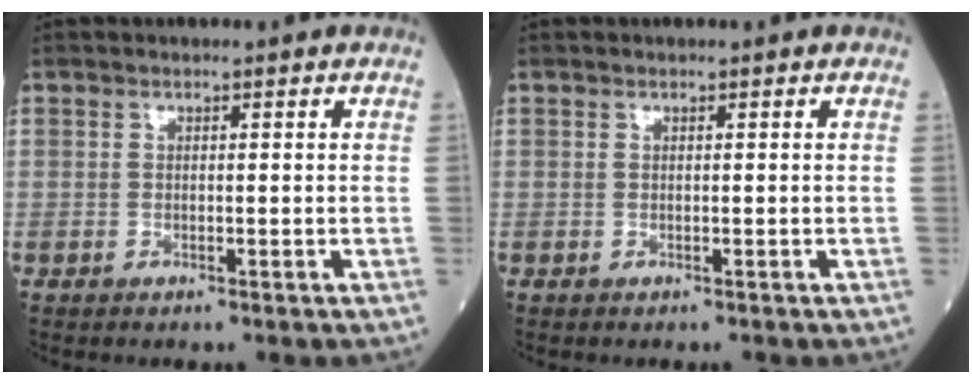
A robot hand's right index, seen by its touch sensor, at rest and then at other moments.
{"total": 0.0}